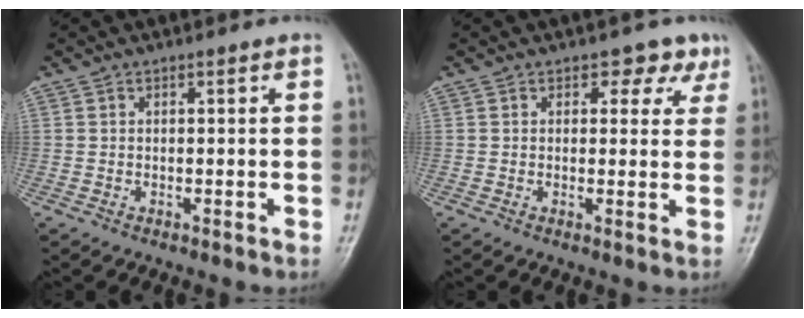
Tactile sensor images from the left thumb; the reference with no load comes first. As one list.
[{"total": 3.9, "force": [2.4, 2.7, 1.3], "torque": [0.015, -0.010, 0.024]}]